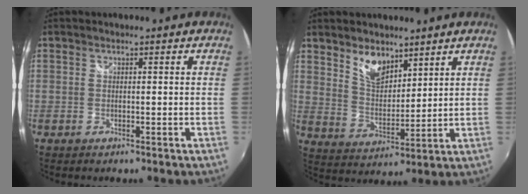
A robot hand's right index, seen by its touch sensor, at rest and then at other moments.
{"total": 7.7, "force": [5.4, 3.8, 3.9], "torque": [-0.060, 0.002, 0.106]}